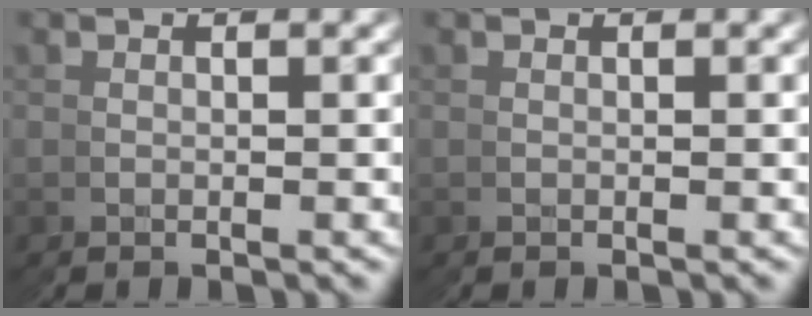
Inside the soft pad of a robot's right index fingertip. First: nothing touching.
{"total": 0.0}